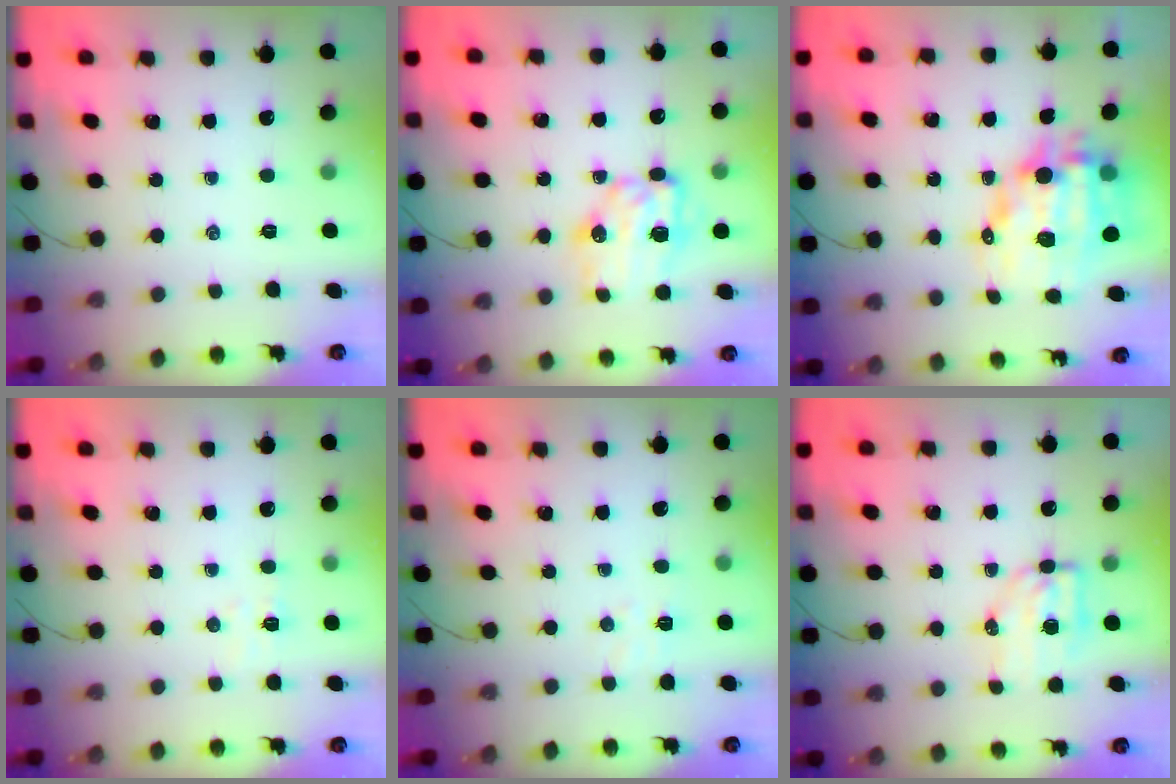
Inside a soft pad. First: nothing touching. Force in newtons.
{"total": 9.6, "press": 9.4, "slide": 1.8}
{"total": 14.1, "press": 13.8, "slide": 3.1}
{"total": 4.3, "press": 4.1, "slide": 1.1}
{"total": 3.8, "press": 3.6, "slide": 1.1}
{"total": 6.4, "press": 6.3, "slide": 1.1}